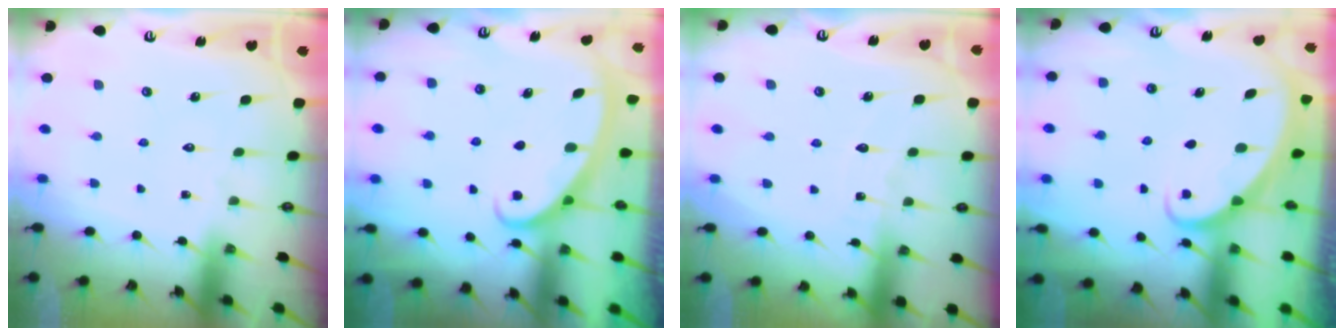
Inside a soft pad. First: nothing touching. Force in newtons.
{"total": 2.8, "press": 2.8, "slide": 0.4}
{"total": 3.0, "press": 3.0, "slide": 0.4}
{"total": 1.8, "press": 1.8, "slide": 0.0}